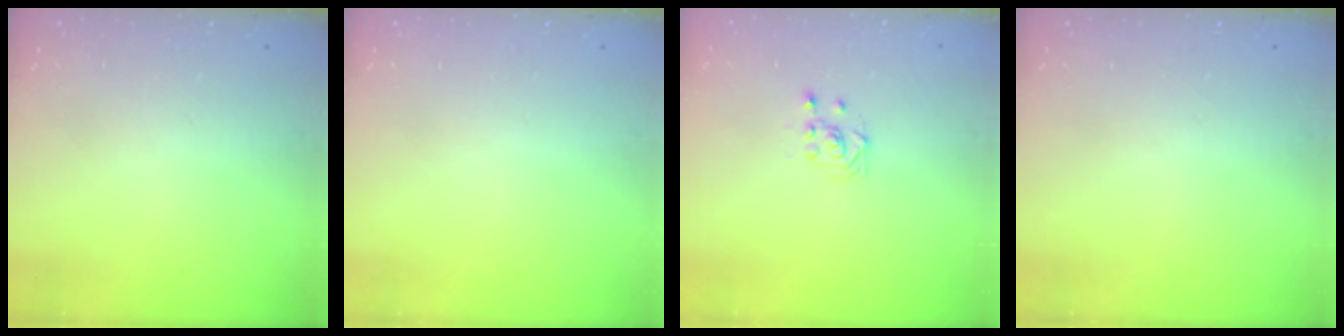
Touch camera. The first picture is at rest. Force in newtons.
{"total": 0.0}
{"total": 2.7, "press": 2.4, "slide": 1.3}
{"total": 0.0}